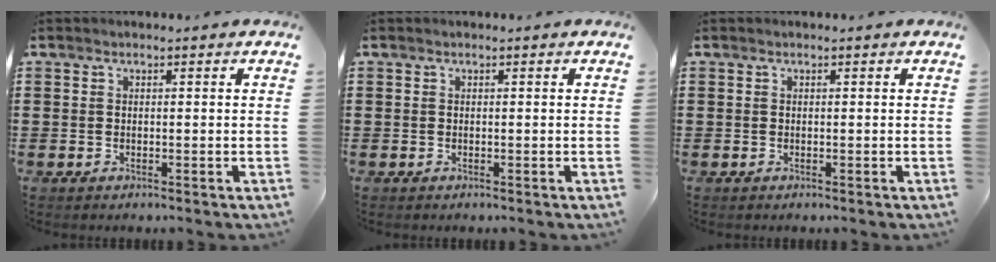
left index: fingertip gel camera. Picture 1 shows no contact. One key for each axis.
{"total": 0.0}
{"total": 0.0}